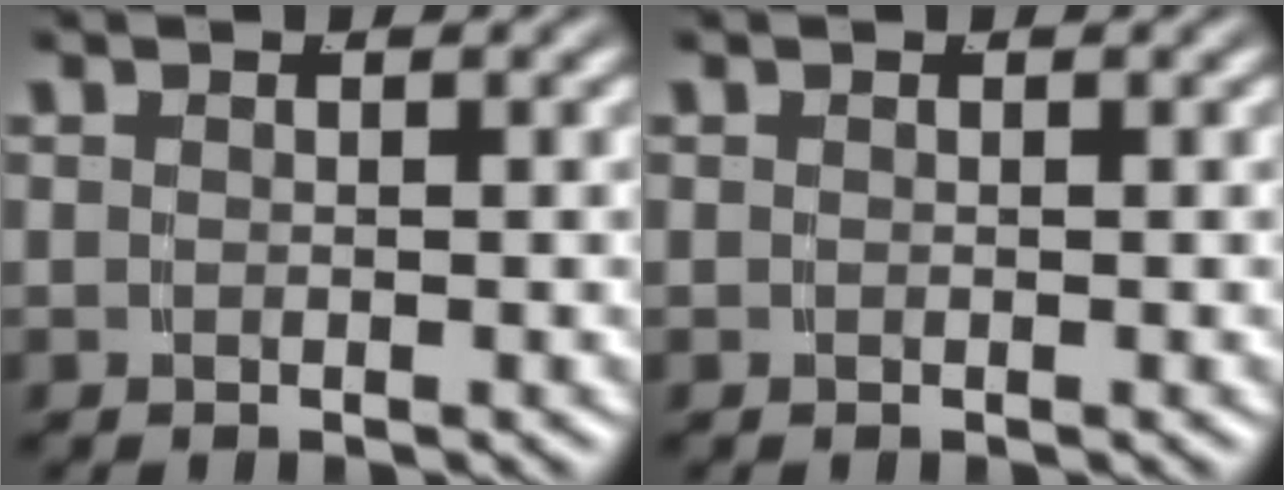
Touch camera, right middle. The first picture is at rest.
{"total": 0.0}